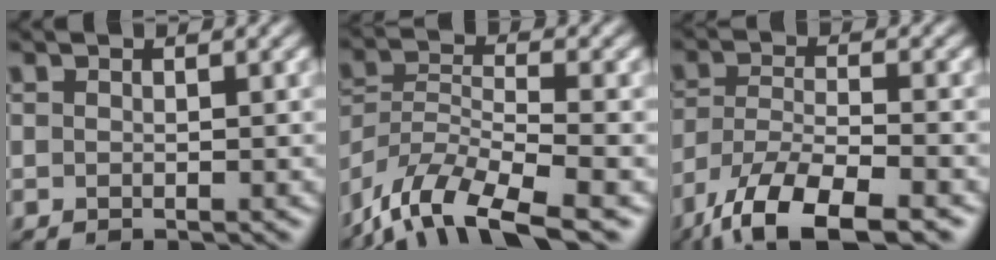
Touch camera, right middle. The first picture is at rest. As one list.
[{"total": 9.9, "force": [-7.7, 2.8, 5.5], "torque": [-0.106, -0.003, -0.151]}, {"total": 9.5, "force": [-6.9, 3.0, 5.8], "torque": [-0.118, -0.016, -0.131]}]